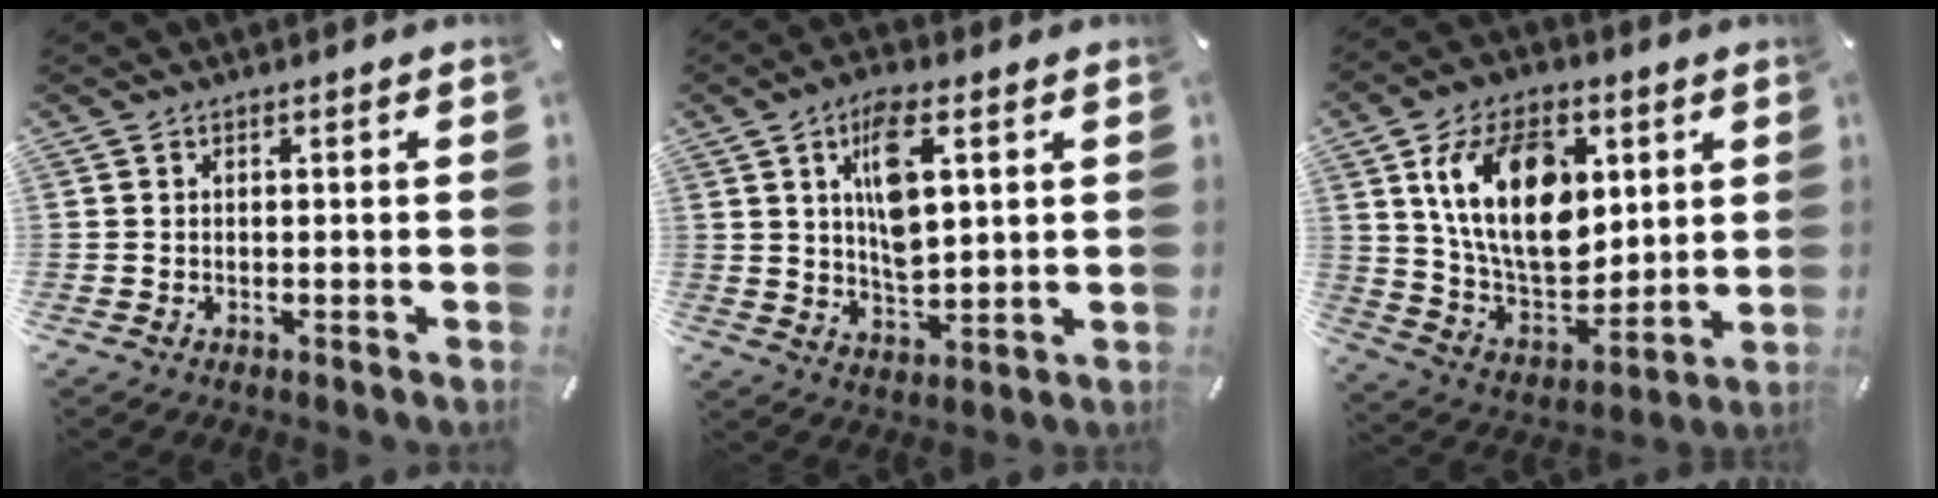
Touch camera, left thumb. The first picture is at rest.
{"total": 10.7, "force": [4.1, 4.9, 8.6], "torque": [-0.164, -0.008, 0.066]}
{"total": 20.4, "force": [6.2, 13.6, 13.9], "torque": [-0.264, -0.014, 0.110]}